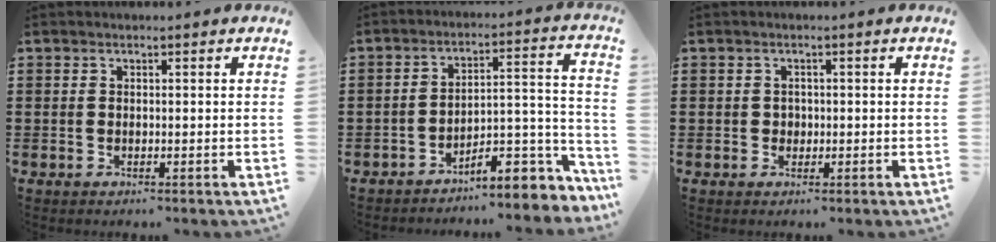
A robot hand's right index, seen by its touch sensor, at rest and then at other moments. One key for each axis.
{"total": 7.5, "fx": -6.1, "fy": 2.3, "fz": 3.7, "tx": -0.036, "ty": 0.003, "tz": -0.117}
{"total": 1.0, "fx": 0.0, "fy": 1.0, "fz": 0.3, "tx": -0.009, "ty": 0.005, "tz": -0.001}